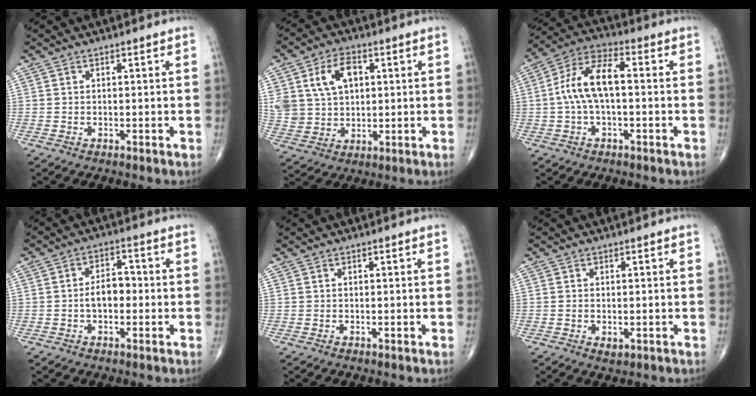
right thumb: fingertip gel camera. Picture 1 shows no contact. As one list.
[{"total": 11.9, "force": [3.6, 8.4, 7.6], "torque": [-0.124, 0.001, 0.073]}, {"total": 11.0, "force": [0.0, 5.2, 9.7], "torque": [-0.195, 0.038, -0.006]}, {"total": 5.2, "force": [-0.8, 3.2, 4.0], "torque": [-0.057, 0.023, -0.020]}, {"total": 0.0}, {"total": 1.6, "force": [-0.4, 1.0, 1.2], "torque": [-0.019, -0.004, -0.003]}]